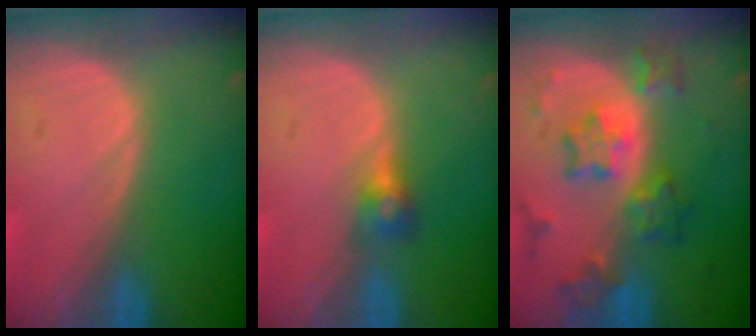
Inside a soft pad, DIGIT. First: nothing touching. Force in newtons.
{"total": 2.7, "press": 2.5, "slide": 0.9}
{"total": 8.0, "press": 8.0, "slide": 0.5}